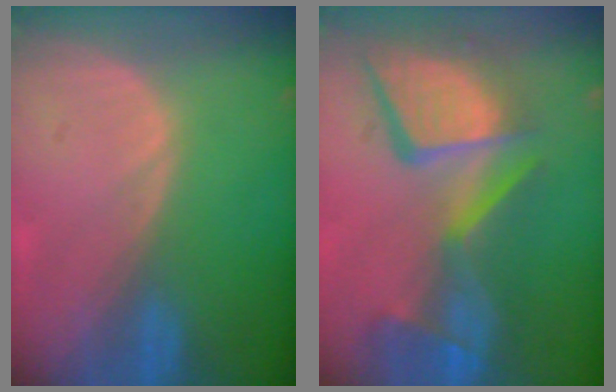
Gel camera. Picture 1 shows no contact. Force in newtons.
{"total": 13.8, "press": 11.2, "slide": 8.0}